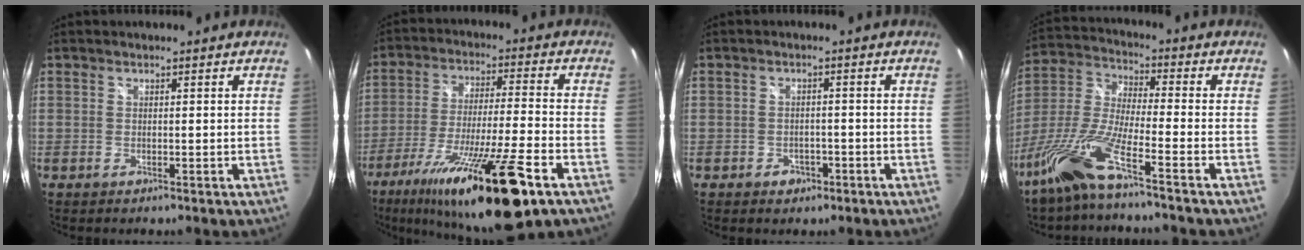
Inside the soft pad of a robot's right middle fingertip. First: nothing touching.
{"total": 22.3, "force": [-13.6, 1.8, 17.6], "torque": [-0.318, -0.051, -0.224]}
{"total": 3.1, "force": [-1.6, 2.5, 1.1], "torque": [-0.026, 0.001, -0.019]}
{"total": 11.3, "force": [-7.7, 0.3, 8.3], "torque": [-0.182, -0.004, -0.158]}